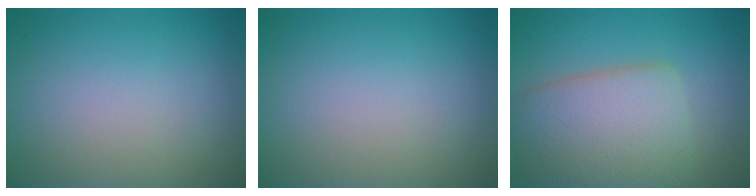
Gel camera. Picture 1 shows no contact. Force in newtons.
{"total": 0.0}
{"total": 7.4, "press": 7.4, "slide": 0.3}